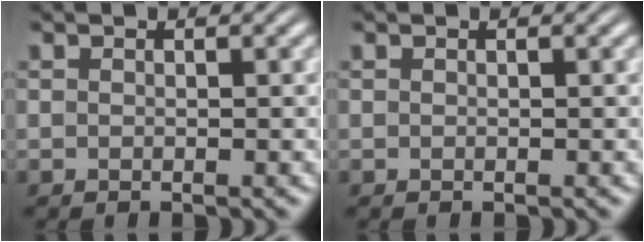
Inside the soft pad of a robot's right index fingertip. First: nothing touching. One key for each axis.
{"total": 0.0}